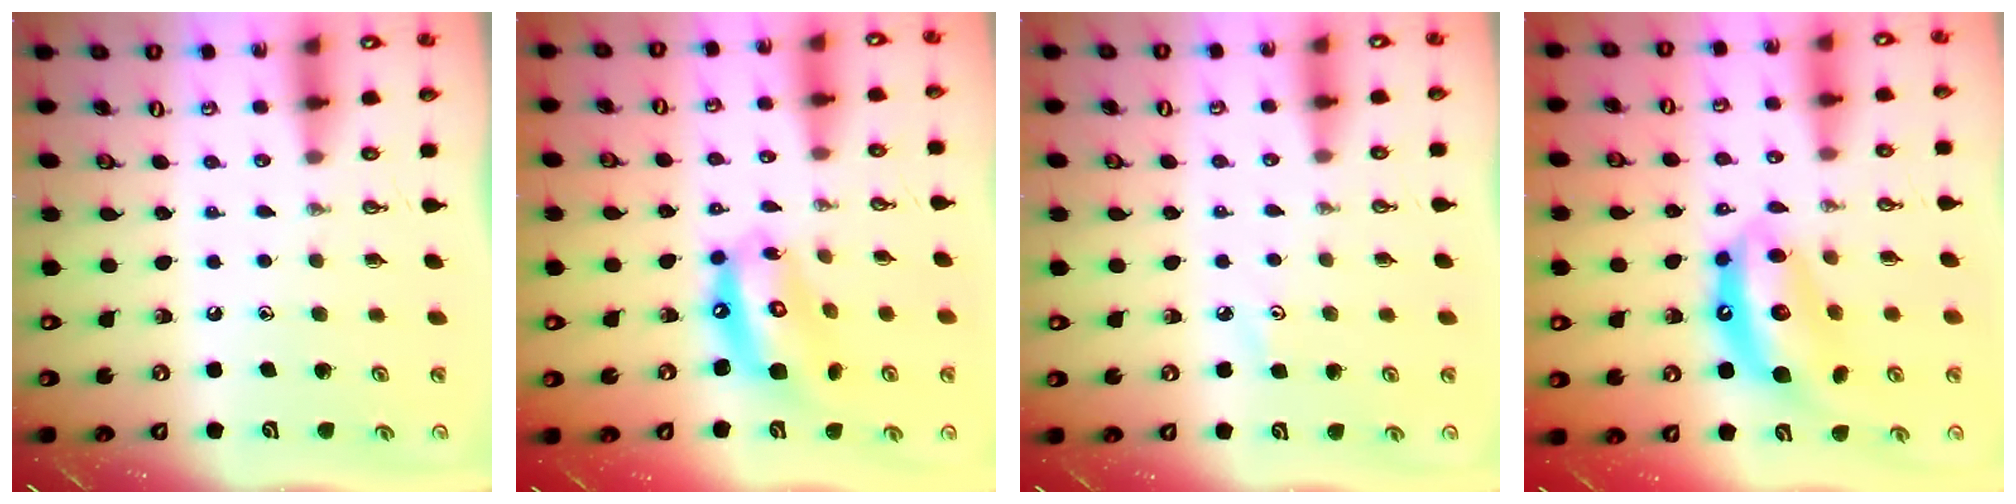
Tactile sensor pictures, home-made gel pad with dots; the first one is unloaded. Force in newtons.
{"total": 13.6, "press": 13.6, "slide": 1.4}
{"total": 2.8, "press": 2.8, "slide": 0.4}
{"total": 12.8, "press": 12.8, "slide": 1.1}